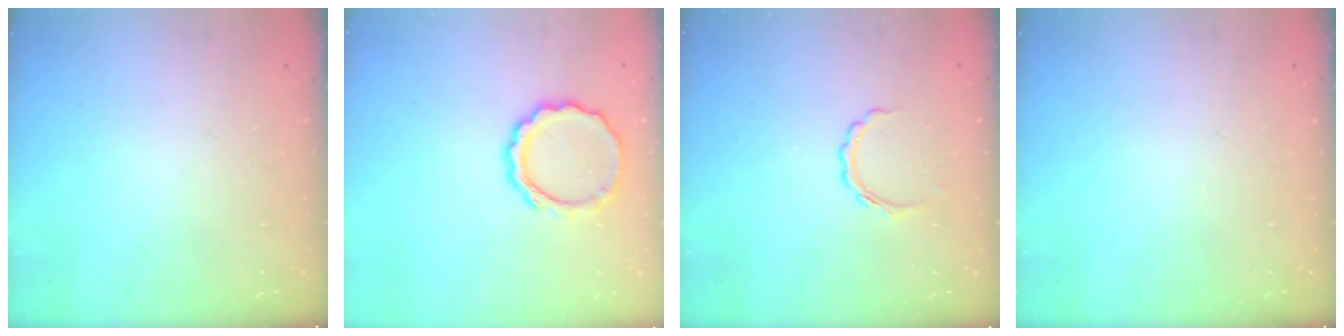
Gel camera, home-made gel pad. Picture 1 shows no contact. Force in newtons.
{"total": 9.0, "press": 9.0, "slide": 1.2}
{"total": 5.2, "press": 5.0, "slide": 1.1}
{"total": 0.0}